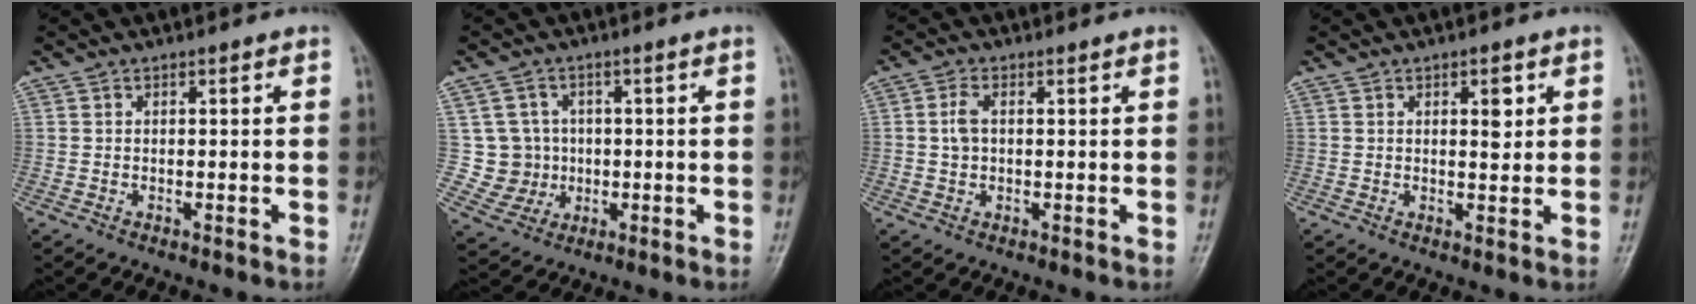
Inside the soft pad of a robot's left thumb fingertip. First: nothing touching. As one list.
[{"total": 6.4, "force": [0.5, 6.3, 0.7], "torque": [0.022, 0.007, 0.011]}, {"total": 2.9, "force": [0.3, 1.6, 2.3], "torque": [-0.057, 0.007, 0.006]}, {"total": 2.9, "force": [1.1, 1.4, 2.4], "torque": [-0.020, -0.005, 0.015]}]